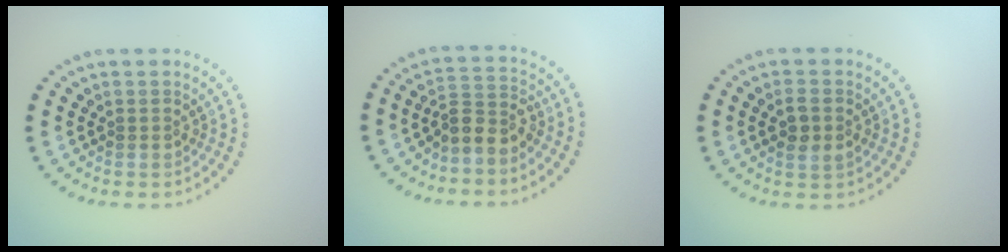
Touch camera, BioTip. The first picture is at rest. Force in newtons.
{"total": 2.7, "press": 2.4, "slide": 1.3}
{"total": 2.1, "press": 2.0, "slide": 0.5}